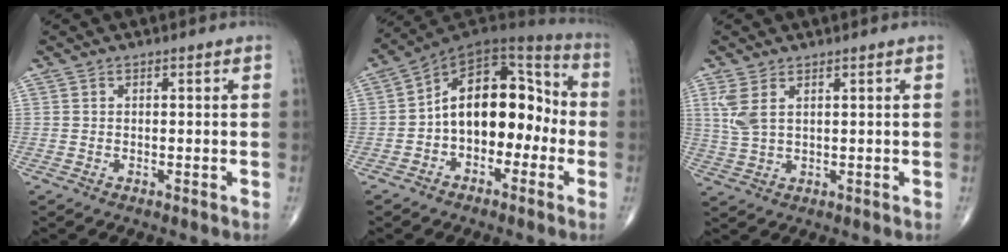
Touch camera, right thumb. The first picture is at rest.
{"total": 16.4, "force": [-2.3, 10.4, 12.4], "torque": [-0.151, 0.058, -0.050]}
{"total": 4.5, "force": [1.9, 1.9, 3.6], "torque": [-0.091, -0.001, 0.048]}